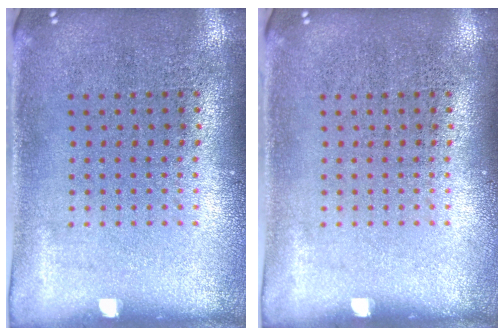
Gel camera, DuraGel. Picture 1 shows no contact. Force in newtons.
{"total": 0.0}